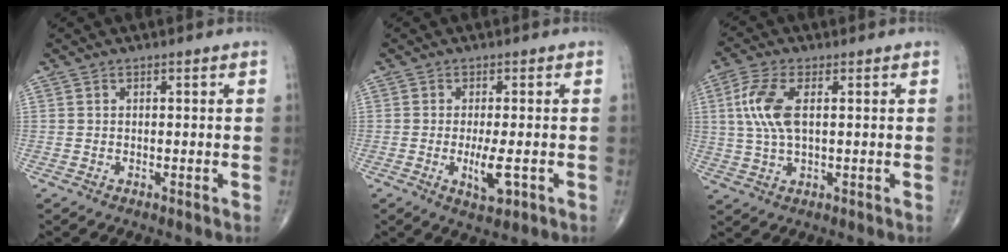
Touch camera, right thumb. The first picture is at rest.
{"total": 4.8, "force": [-1.2, 1.4, 4.5], "torque": [-0.077, -0.009, -0.016]}
{"total": 8.6, "force": [1.6, 3.9, 7.5], "torque": [-0.176, 0.006, 0.032]}